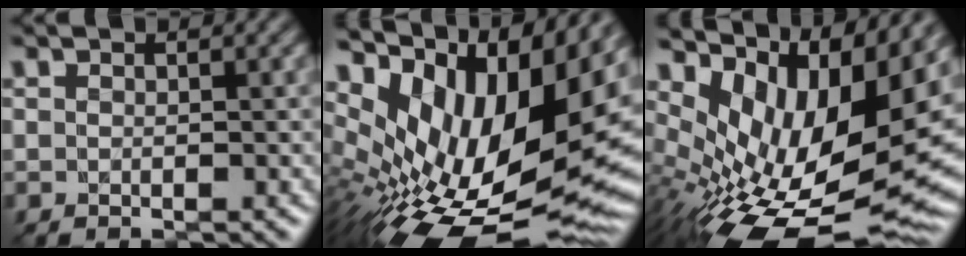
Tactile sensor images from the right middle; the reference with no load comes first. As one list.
[{"total": 16.4, "force": [4.1, 8.3, 13.6], "torque": [-0.200, 0.015, 0.073]}, {"total": 14.8, "force": [2.4, 7.1, 12.8], "torque": [-0.197, 0.007, 0.042]}]